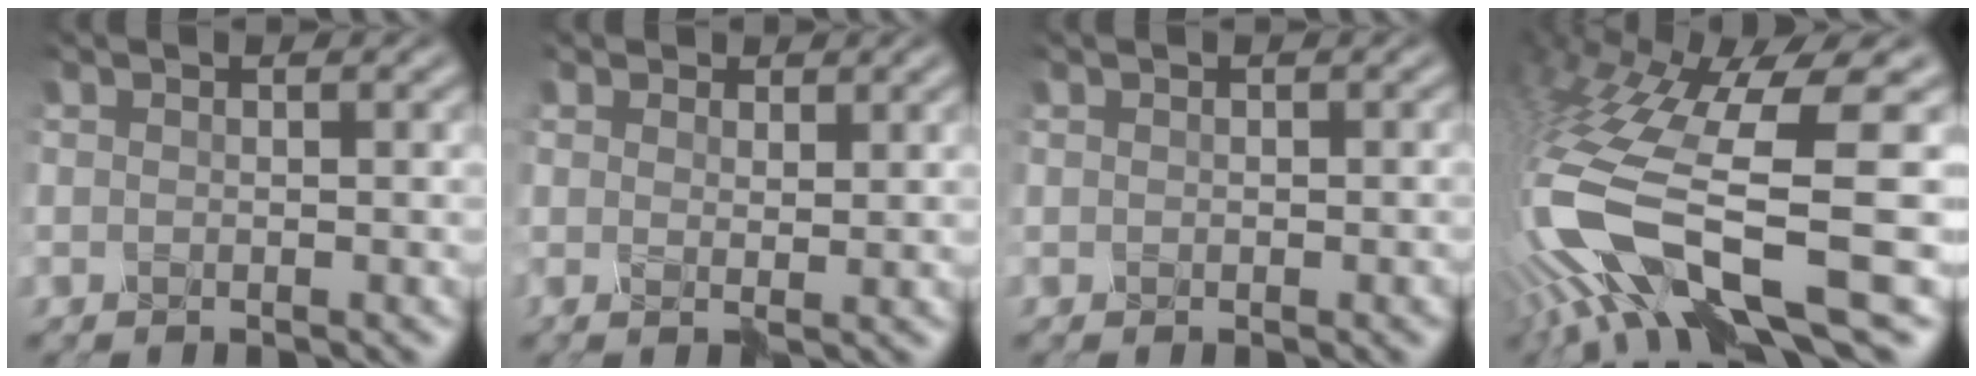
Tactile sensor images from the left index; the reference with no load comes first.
{"total": 1.4, "force": [1.3, 0.6, -0.2], "torque": [0.006, 0.006, 0.016]}
{"total": 0.0}
{"total": 12.6, "force": [-2.4, 3.9, 11.7], "torque": [-0.269, 0.003, -0.030]}